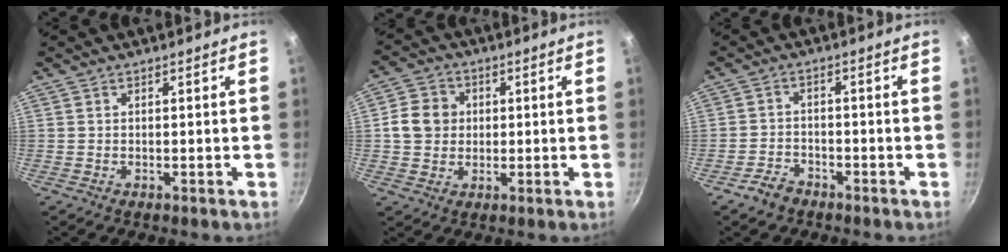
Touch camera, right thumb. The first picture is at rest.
{"total": 7.6, "force": [0.6, 6.7, 3.6], "torque": [-0.047, 0.009, 0.004]}
{"total": 3.9, "force": [-2.9, 2.3, 1.1], "torque": [-0.020, 0.020, -0.051]}